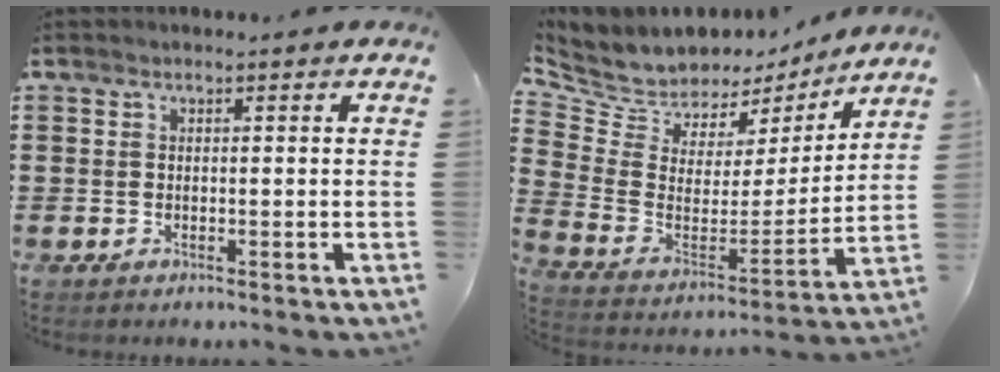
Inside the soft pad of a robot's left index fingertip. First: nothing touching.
{"total": 7.2, "force": [6.5, 3.1, -0.1], "torque": [-0.049, -0.058, 0.116]}